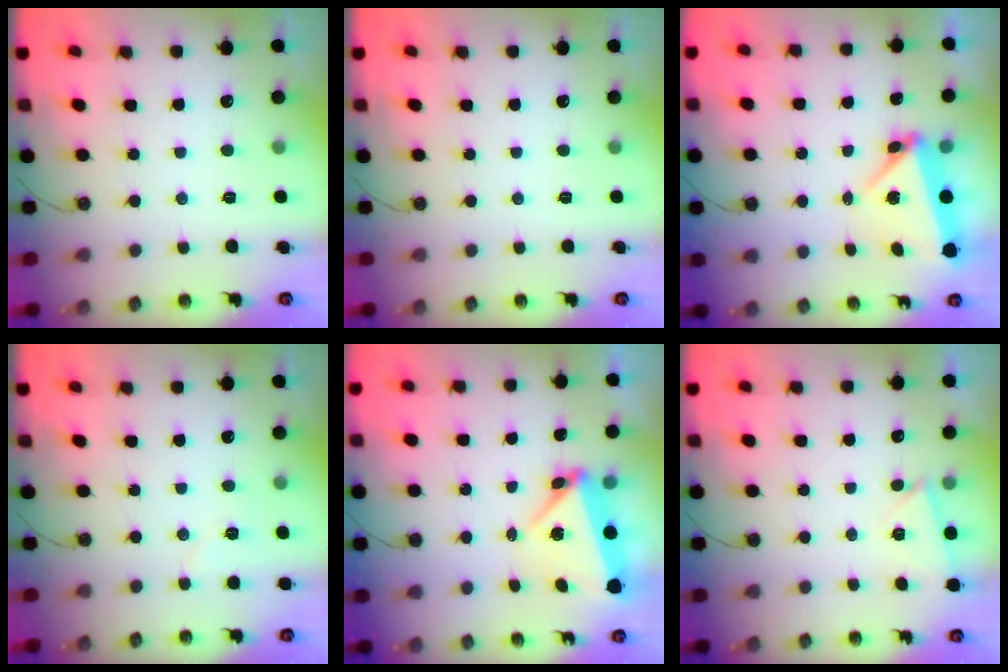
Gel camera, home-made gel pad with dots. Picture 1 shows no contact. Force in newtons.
{"total": 0.0}
{"total": 6.0, "press": 5.6, "slide": 2.3}
{"total": 5.2, "press": 4.5, "slide": 2.5}
{"total": 5.2, "press": 5.0, "slide": 1.5}
{"total": 2.7, "press": 2.4, "slide": 1.2}